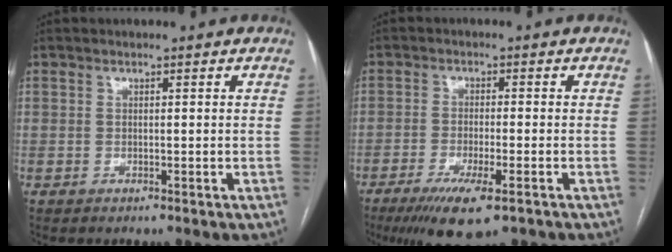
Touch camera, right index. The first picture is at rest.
{"total": 8.9, "force": [-5.5, 1.5, 6.9], "torque": [-0.118, -0.022, -0.086]}